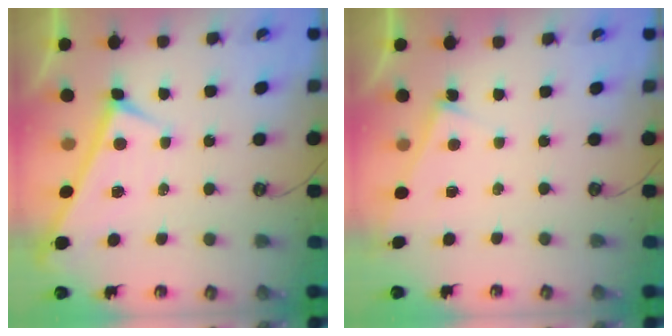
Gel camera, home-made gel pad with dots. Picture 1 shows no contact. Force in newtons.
{"total": 5.0, "press": 5.0, "slide": 0.3}